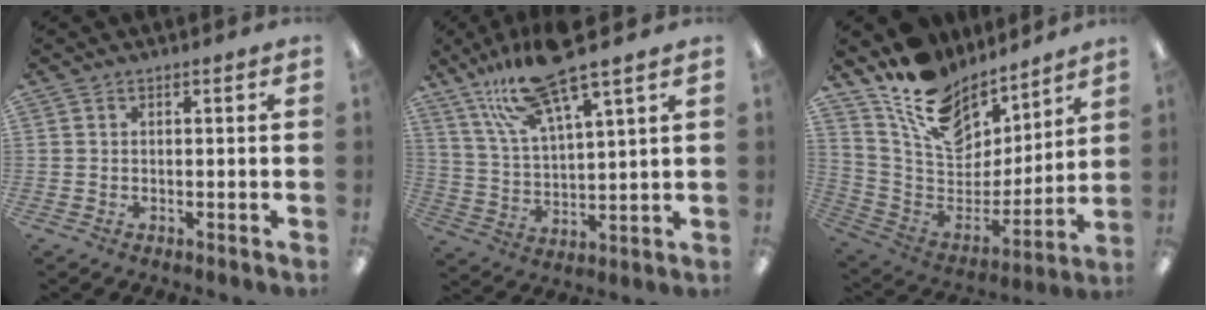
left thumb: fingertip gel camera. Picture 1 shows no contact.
{"total": 16.3, "force": [12.5, 3.5, 9.9], "torque": [-0.194, -0.055, 0.214]}
{"total": 15.9, "force": [12.2, 8.2, 6.1], "torque": [-0.132, -0.091, 0.226]}